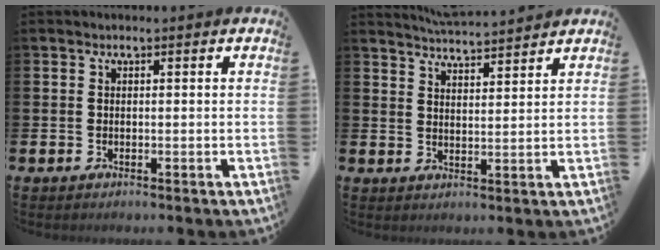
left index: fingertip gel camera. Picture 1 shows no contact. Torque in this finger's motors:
{"motor_torque": [0.38, -0.54, 0.12, 0.03]}